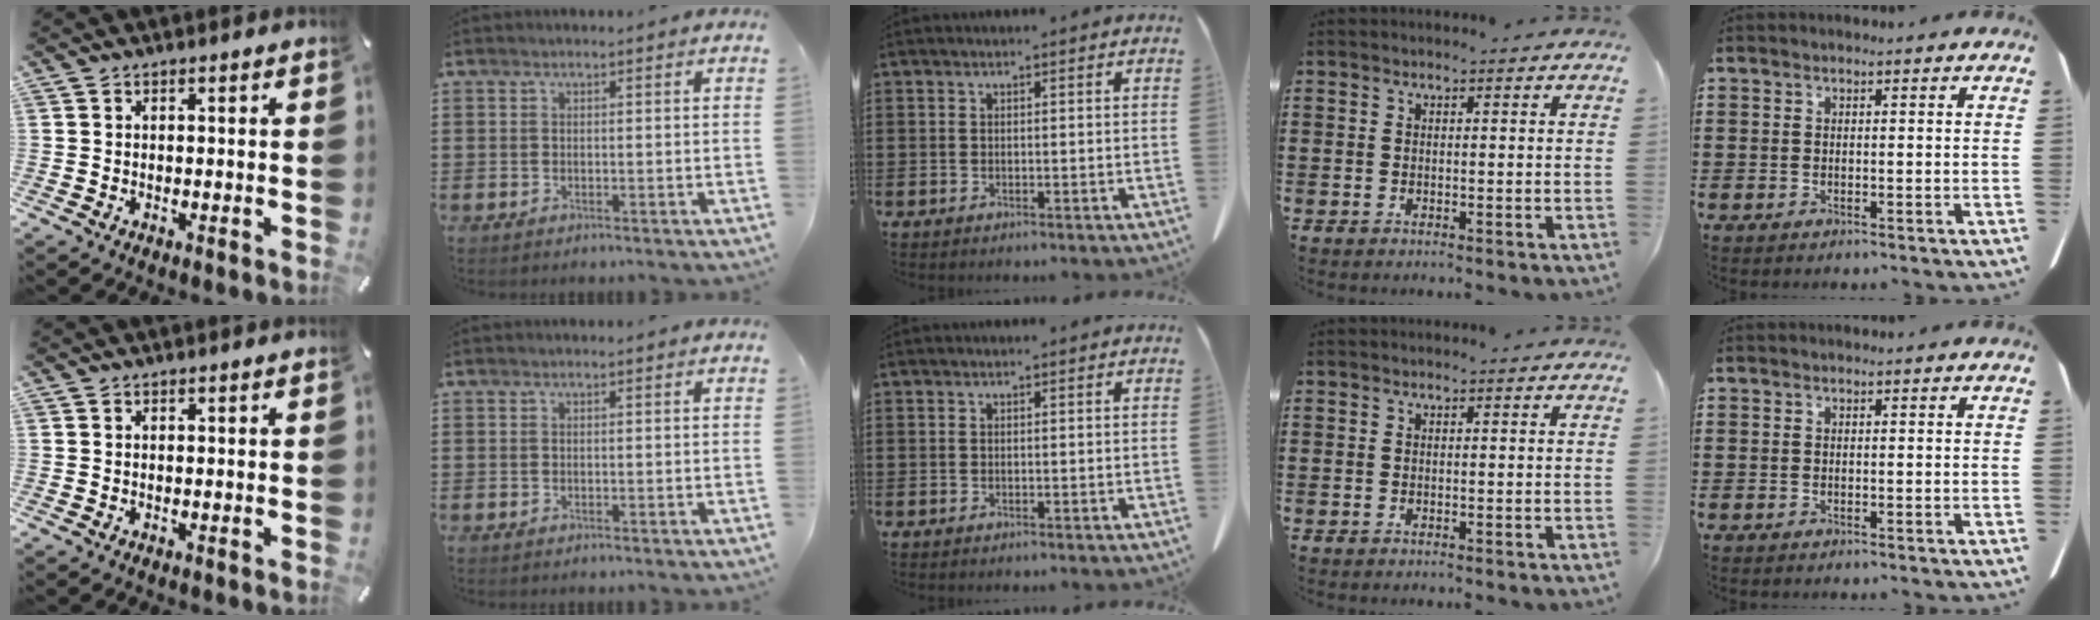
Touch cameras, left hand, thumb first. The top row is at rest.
{}